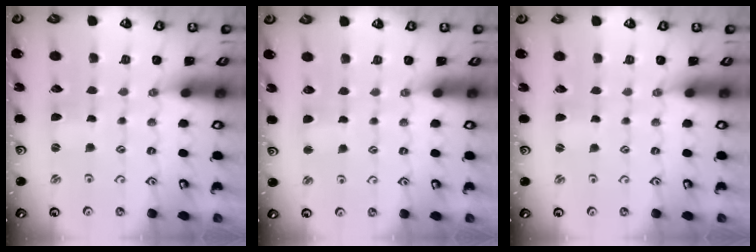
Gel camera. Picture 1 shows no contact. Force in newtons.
{"total": 2.5, "press": 2.4, "slide": 0.4}
{"total": 0.6, "press": 0.6, "slide": 0.1}